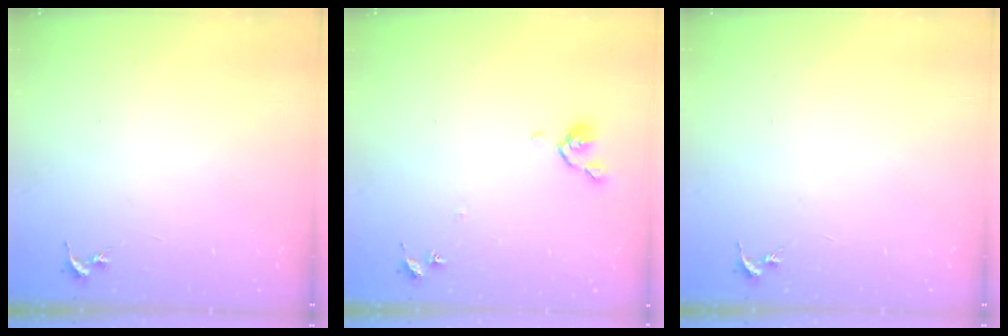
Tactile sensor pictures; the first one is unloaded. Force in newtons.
{"total": 5.6, "press": 5.6, "slide": 0.9}
{"total": 0.0}